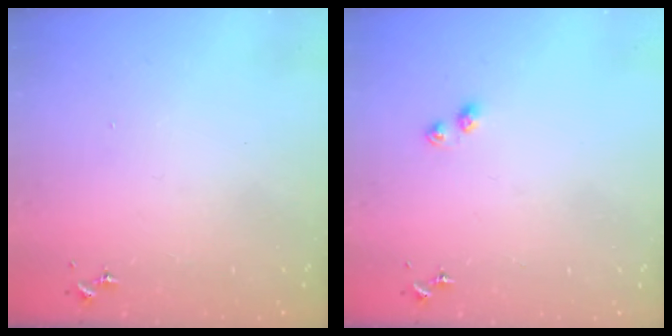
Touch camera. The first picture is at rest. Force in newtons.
{"total": 3.7, "press": 3.7, "slide": 0.5}